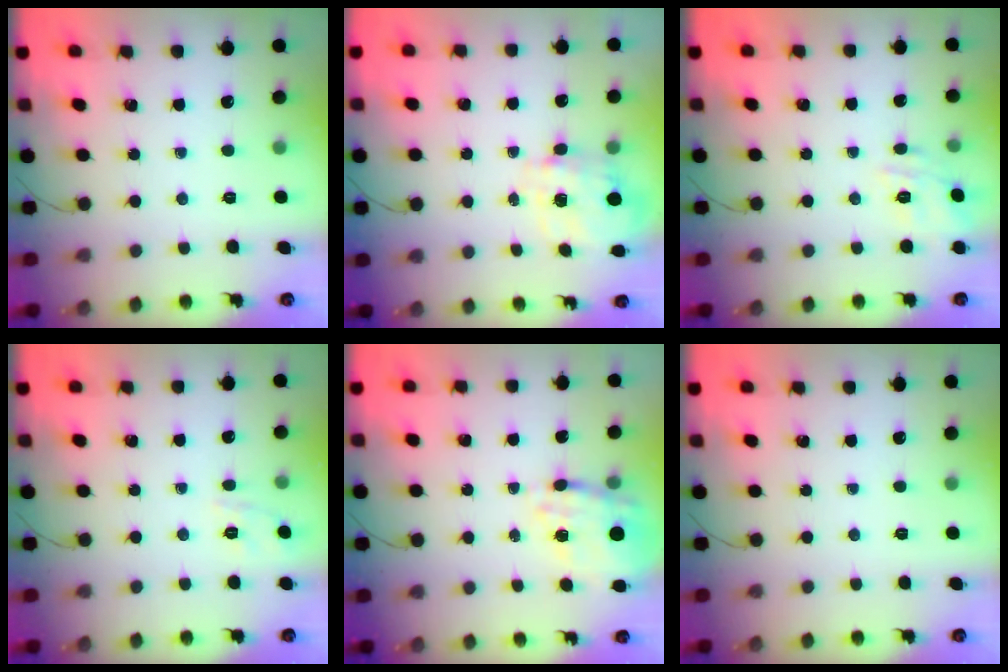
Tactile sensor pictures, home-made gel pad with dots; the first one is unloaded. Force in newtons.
{"total": 3.5, "press": 3.3, "slide": 1.0}
{"total": 12.5, "press": 12.4, "slide": 1.7}
{"total": 1.9, "press": 0.2, "slide": 1.9}
{"total": 15.8, "press": 15.5, "slide": 3.2}
{"total": 0.0}